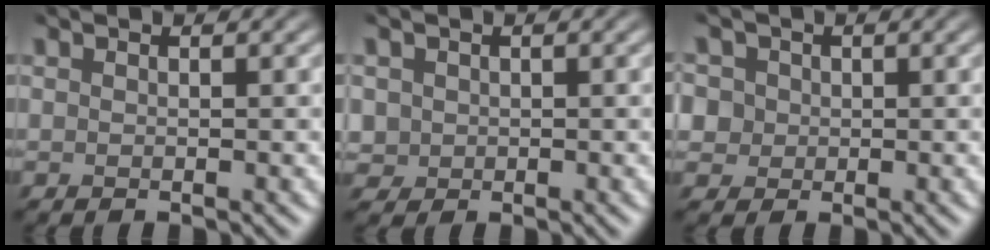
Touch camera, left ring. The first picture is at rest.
{"total": 1.2, "force": [-0.2, 1.2, 0.1], "torque": [-0.026, -0.004, 0.014]}
{"total": 1.7, "force": [-0.2, 1.7, 0.0], "torque": [-0.025, -0.010, 0.012]}